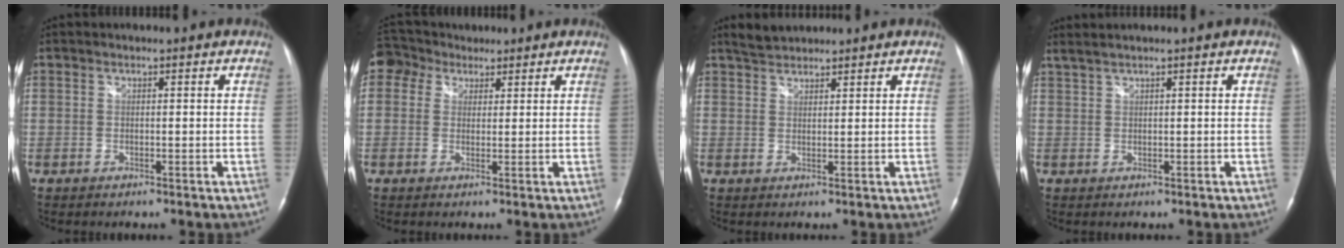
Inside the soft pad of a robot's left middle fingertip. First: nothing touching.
{"total": 5.5, "force": [3.3, 4.2, 1.1], "torque": [-0.035, 0.036, 0.064]}
{"total": 3.0, "force": [2.9, 0.9, 0.4], "torque": [-0.014, 0.015, 0.051]}
{"total": 2.0, "force": [1.7, -0.2, 1.1], "torque": [-0.028, 0.015, 0.039]}